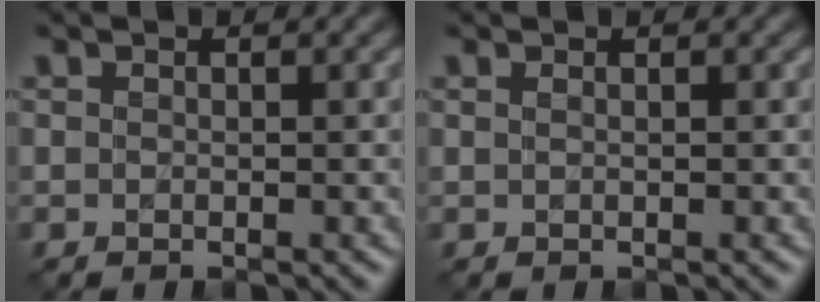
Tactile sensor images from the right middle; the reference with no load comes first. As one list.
[{"total": 0.7, "force": [0.4, 0.3, 0.5], "torque": [-0.007, -0.001, -0.001]}]